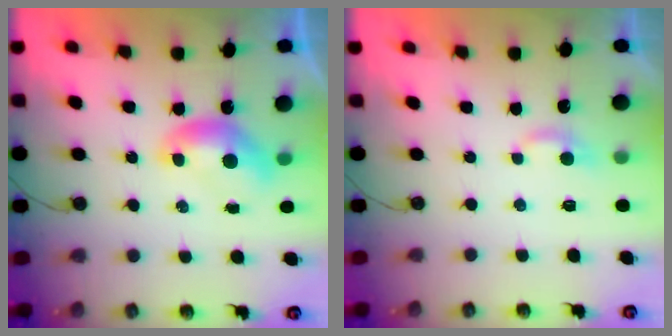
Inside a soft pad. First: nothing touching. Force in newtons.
{"total": 3.6, "press": 3.6, "slide": 0.3}